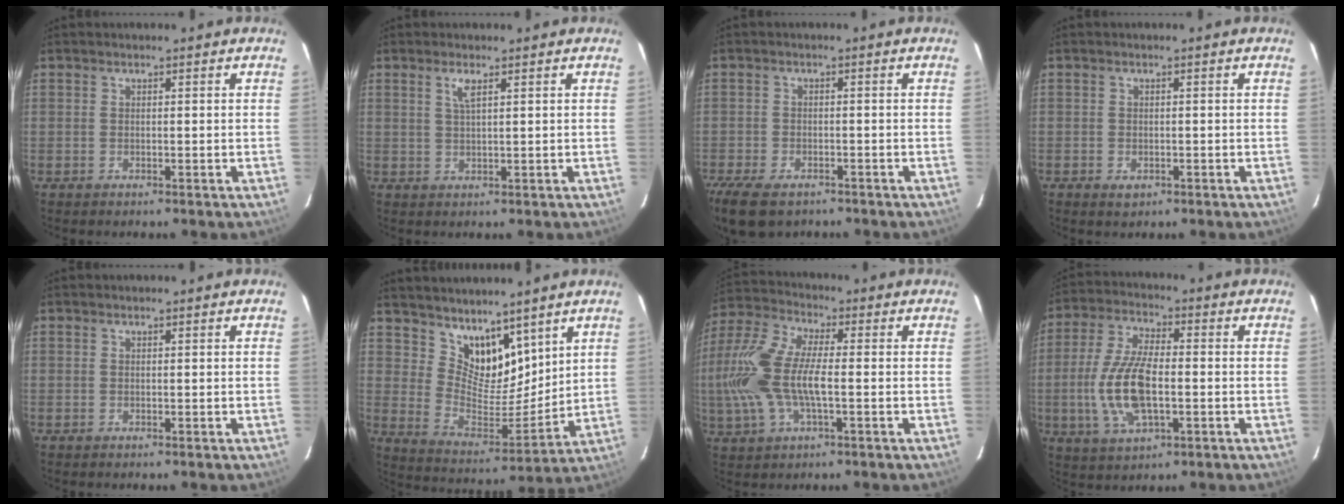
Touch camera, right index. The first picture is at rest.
{"total": 2.2, "force": [1.2, 0.3, 1.9], "torque": [-0.037, 0.001, 0.023]}
{"total": 10.2, "force": [-7.2, 4.9, 5.3], "torque": [-0.140, -0.036, -0.130]}
{"total": 2.0, "force": [-1.0, 1.5, 0.9], "torque": [-0.015, -0.002, -0.013]}
{"total": 0.0}
{"total": 12.1, "force": [8.8, 6.3, 5.4], "torque": [-0.094, -0.006, 0.173]}
{"total": 15.2, "force": [-1.8, 6.0, 13.8], "torque": [-0.300, 0.005, -0.041]}
{"total": 13.0, "force": [-2.3, 5.5, 11.6], "torque": [-0.246, 0.000, -0.041]}